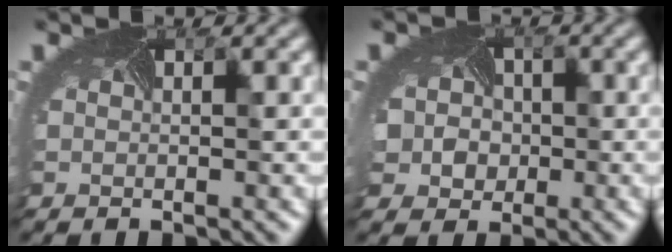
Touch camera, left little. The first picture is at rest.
{"total": 3.4, "force": [-0.4, 3.2, 0.8], "torque": [-0.031, -0.006, 0.019]}